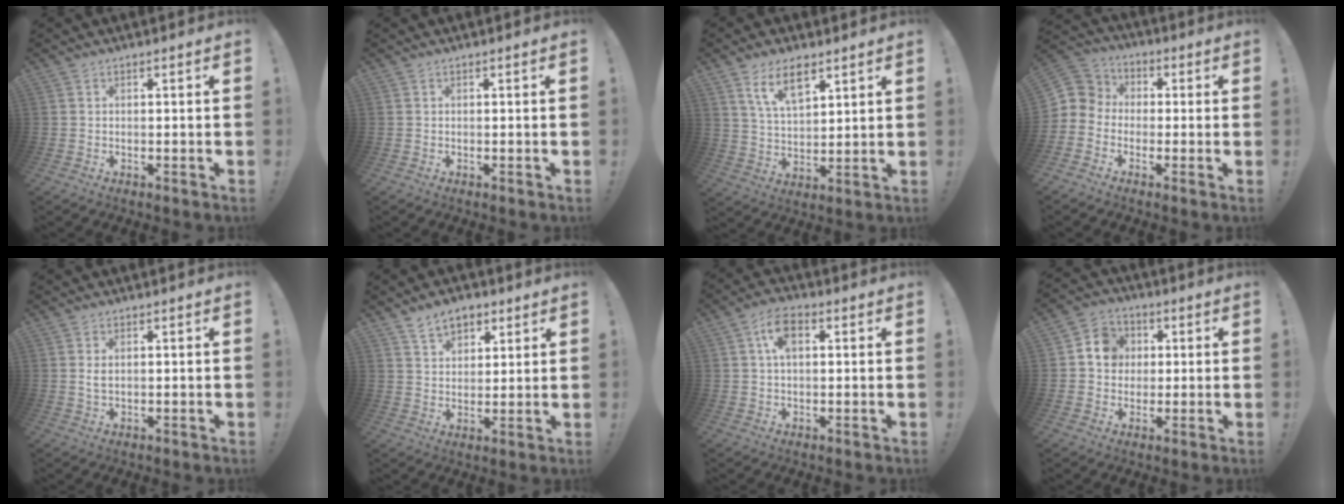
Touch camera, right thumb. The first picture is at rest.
{"total": 0.0}
{"total": 10.3, "force": [6.6, 4.7, 6.4], "torque": [-0.115, -0.022, 0.123]}
{"total": 6.4, "force": [-2.1, 5.8, 1.8], "torque": [-0.048, 0.018, -0.034]}
{"total": 1.8, "force": [0.6, 1.0, 1.3], "torque": [-0.011, -0.003, 0.007]}
{"total": 8.1, "force": [5.2, 5.3, 3.3], "torque": [-0.052, -0.021, 0.099]}
{"total": 7.0, "force": [2.0, 3.8, 5.6], "torque": [-0.092, 0.008, 0.037]}
{"total": 8.9, "force": [1.6, 8.2, 3.1], "torque": [-0.044, 0.005, 0.036]}